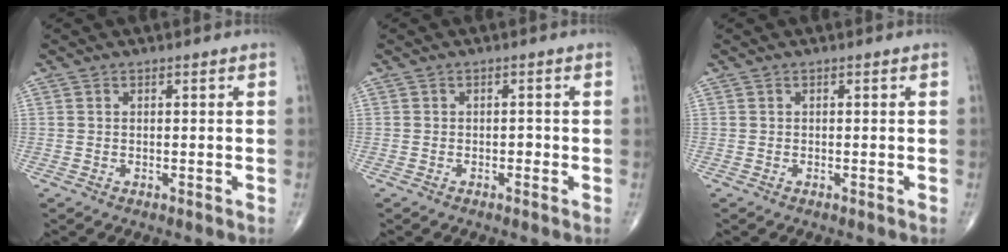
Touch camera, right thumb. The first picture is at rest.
{"total": 0.8, "force": [-0.4, 0.6, 0.5], "torque": [-0.001, 0.003, -0.009]}
{"total": 0.0}